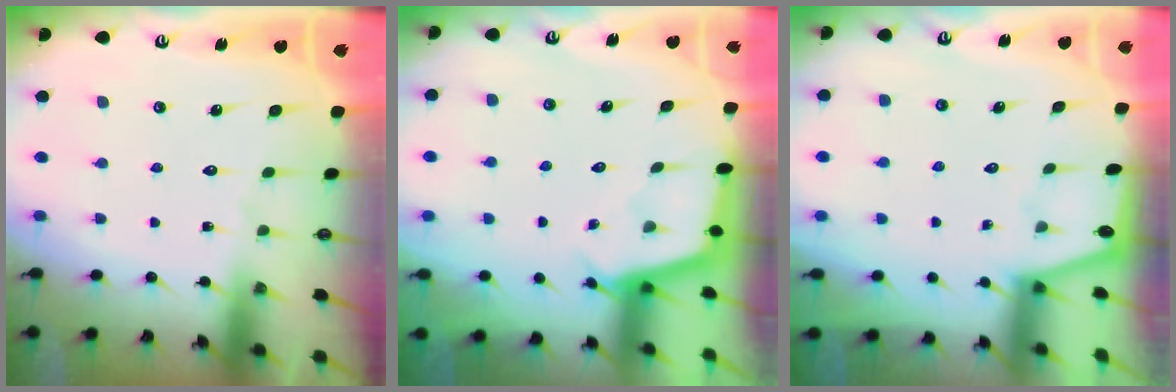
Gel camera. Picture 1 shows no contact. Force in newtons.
{"total": 2.9, "press": 2.9, "slide": 0.3}
{"total": 0.0}